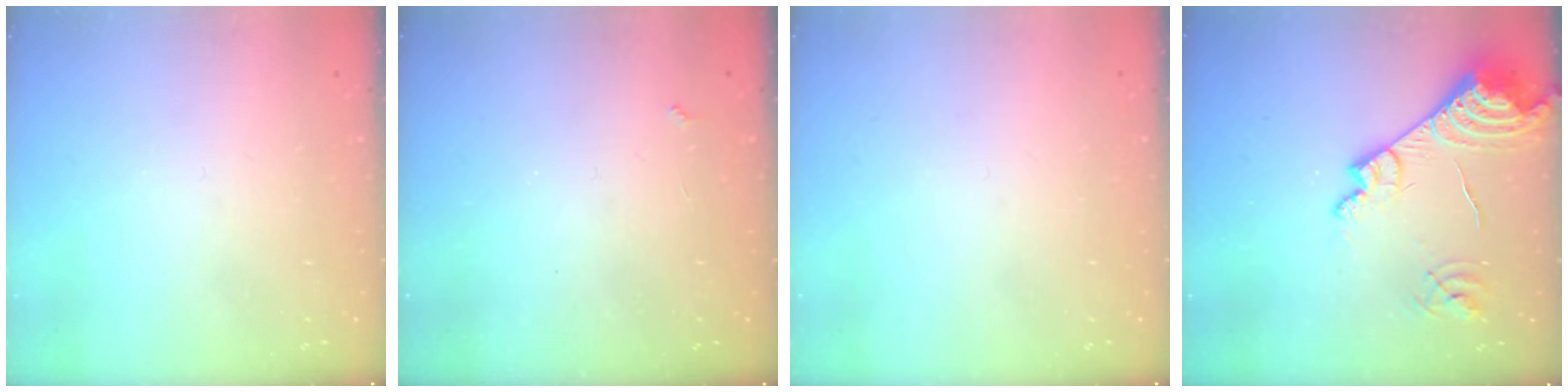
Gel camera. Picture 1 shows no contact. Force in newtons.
{"total": 2.4, "press": 2.3, "slide": 0.4}
{"total": 0.0}
{"total": 17.6, "press": 17.5, "slide": 1.8}